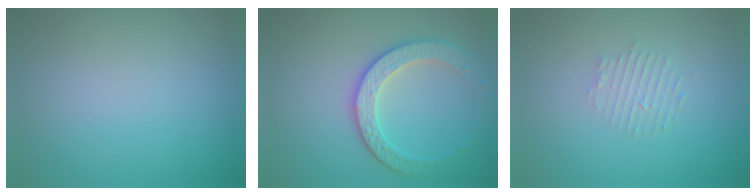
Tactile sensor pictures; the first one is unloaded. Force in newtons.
{"total": 3.7, "press": 3.3, "slide": 1.5}
{"total": 1.6, "press": 1.5, "slide": 0.3}